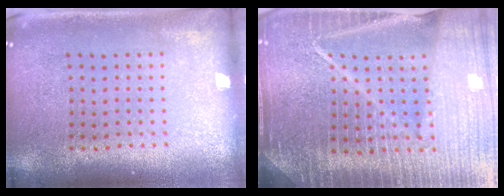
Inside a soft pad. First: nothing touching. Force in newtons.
{"total": 6.5, "press": 5.6, "slide": 3.3}